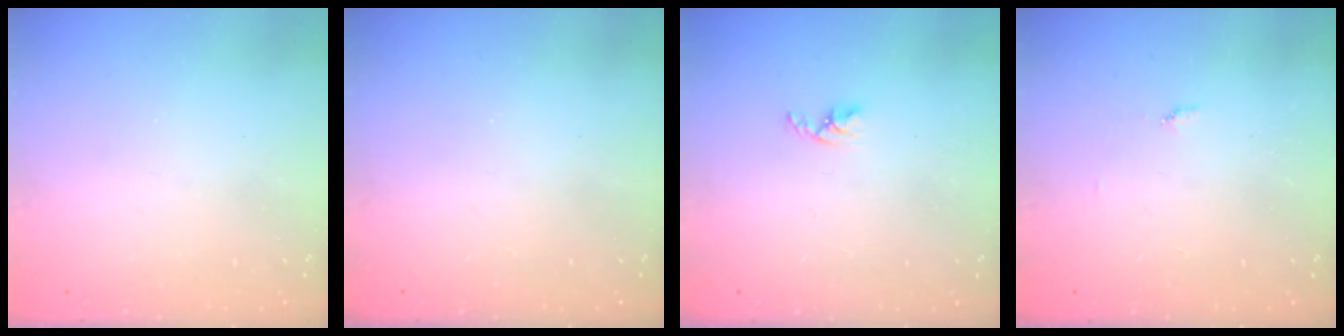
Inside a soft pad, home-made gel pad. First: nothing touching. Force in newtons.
{"total": 0.0}
{"total": 2.7, "press": 2.7, "slide": 0.5}
{"total": 4.5, "press": 4.5, "slide": 0.6}